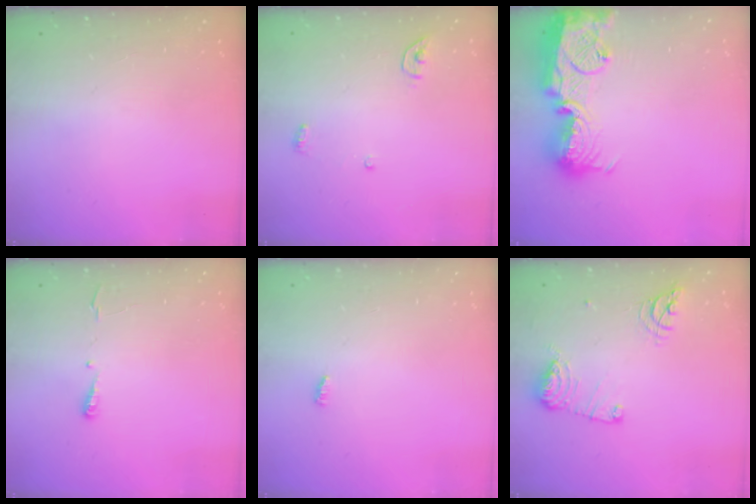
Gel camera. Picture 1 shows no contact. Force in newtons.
{"total": 3.5, "press": 3.5, "slide": 0.1}
{"total": 18.1, "press": 18.0, "slide": 1.2}
{"total": 4.4, "press": 4.3, "slide": 0.7}
{"total": 2.8, "press": 2.7, "slide": 0.3}
{"total": 11.6, "press": 11.6, "slide": 1.1}